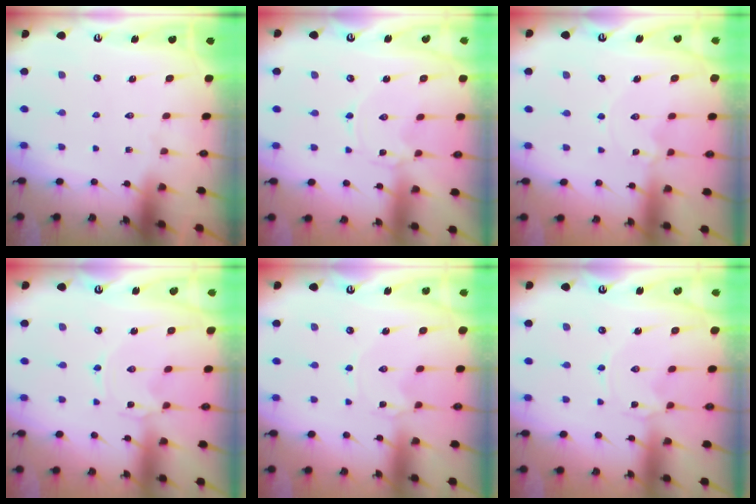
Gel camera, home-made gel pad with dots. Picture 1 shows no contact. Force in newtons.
{"total": 0.0}
{"total": 0.0}
{"total": 0.0}
{"total": 0.7, "press": 0.7, "slide": 0.1}
{"total": 0.0}